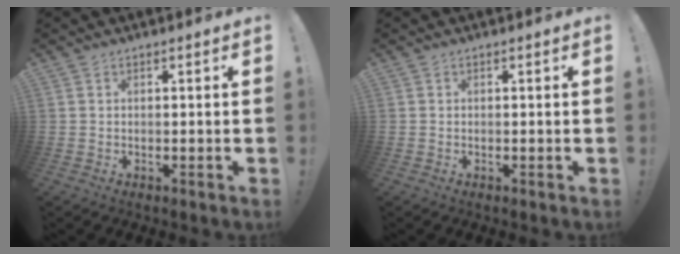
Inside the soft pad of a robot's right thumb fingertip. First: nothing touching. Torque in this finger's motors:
{"motor_torque": [-0.03, 0.14, -0.11, 0.23, 0.08]}